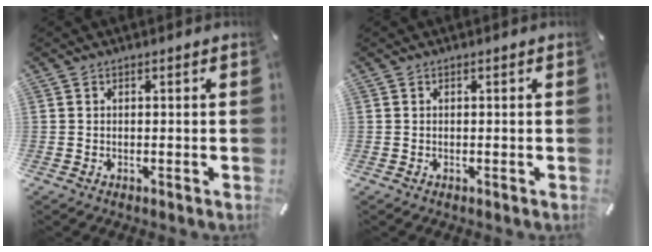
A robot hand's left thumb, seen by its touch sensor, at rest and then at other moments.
{"total": 0.0}